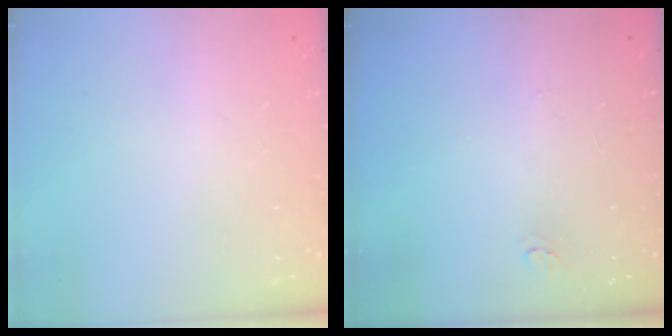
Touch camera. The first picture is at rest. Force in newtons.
{"total": 3.5, "press": 3.5, "slide": 0.4}